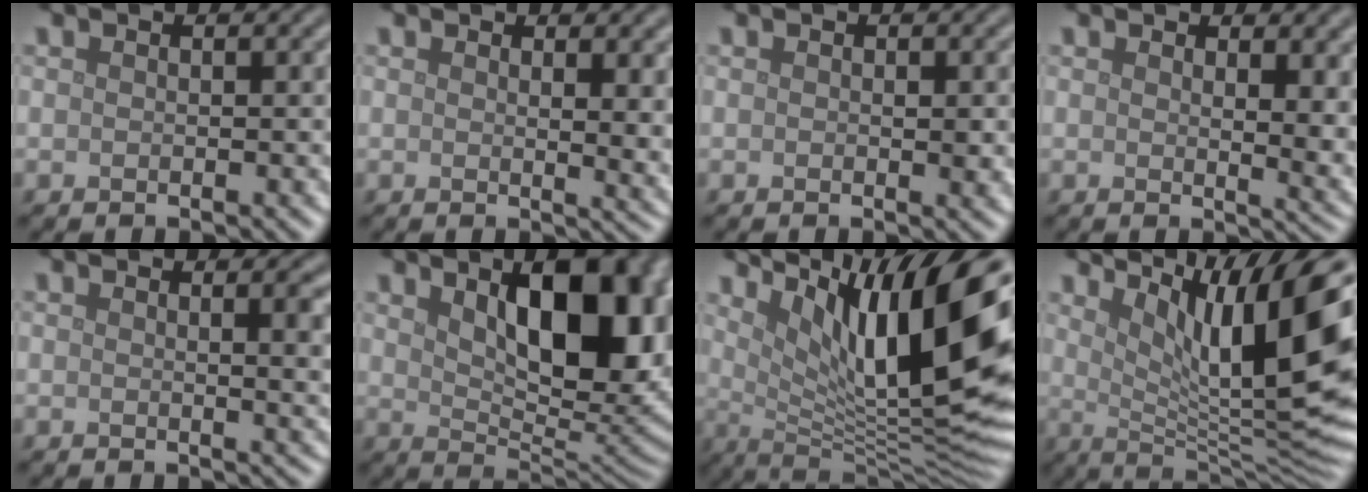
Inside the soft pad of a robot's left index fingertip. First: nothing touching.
{"total": 3.8, "force": [1.6, 1.4, 3.2], "torque": [-0.034, -0.004, 0.026]}
{"total": 1.1, "force": [0.1, 0.4, 1.0], "torque": [-0.016, -0.003, 0.001]}
{"total": 4.9, "force": [2.0, 1.9, 4.1], "torque": [-0.038, -0.006, 0.035]}
{"total": 4.0, "force": [1.3, 1.5, 3.4], "torque": [-0.029, 0.003, 0.017]}
{"total": 13.4, "force": [4.0, 6.4, 11.0], "torque": [-0.130, 0.001, 0.067]}
{"total": 15.9, "force": [5.9, 4.6, 14.0], "torque": [-0.199, 0.008, 0.108]}
{"total": 14.6, "force": [4.9, 3.8, 13.2], "torque": [-0.175, 0.003, 0.088]}